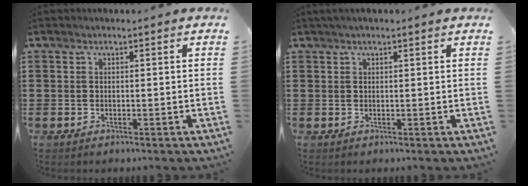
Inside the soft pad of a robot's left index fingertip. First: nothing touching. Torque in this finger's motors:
{"motor_torque": [1.10, -1.04, 0.28, 0.05]}